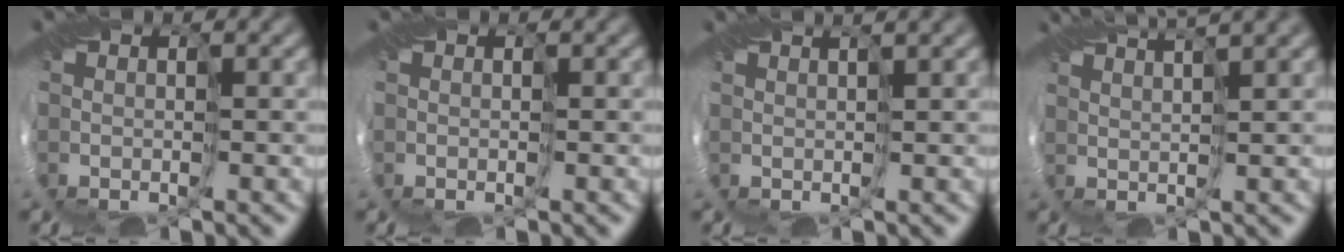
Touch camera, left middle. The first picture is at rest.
{"total": 0.0}
{"total": 2.0, "force": [1.6, 0.1, 1.3], "torque": [-0.025, 0.006, 0.020]}
{"total": 4.9, "force": [3.9, 0.6, 3.0], "torque": [-0.049, 0.019, 0.047]}